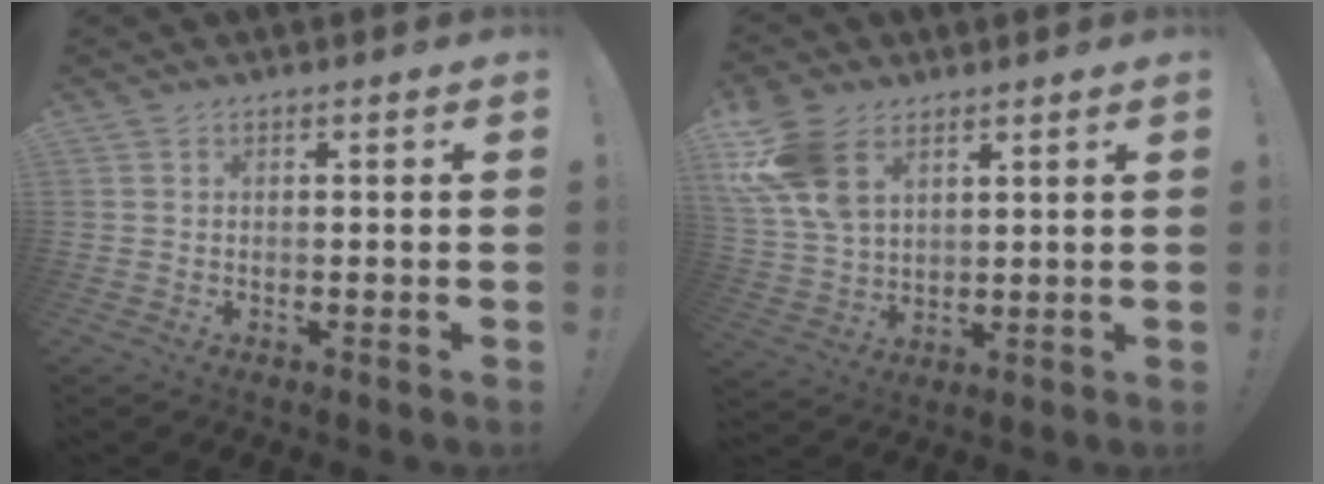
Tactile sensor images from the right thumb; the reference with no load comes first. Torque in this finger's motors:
{"motor_torque": [1.24, 2.70, 1.55, 0.68, 0.47]}